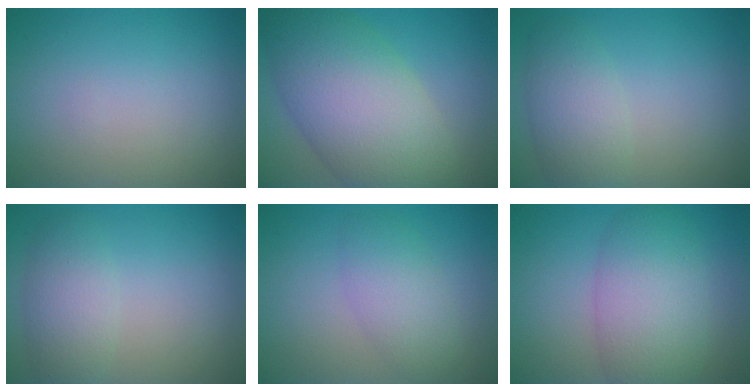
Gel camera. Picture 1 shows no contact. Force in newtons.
{"total": 11.2, "press": 11.2, "slide": 0.5}
{"total": 3.7, "press": 3.7, "slide": 0.2}
{"total": 3.3, "press": 3.3, "slide": 0.2}
{"total": 3.5, "press": 3.5, "slide": 0.1}
{"total": 6.8, "press": 6.8, "slide": 0.2}